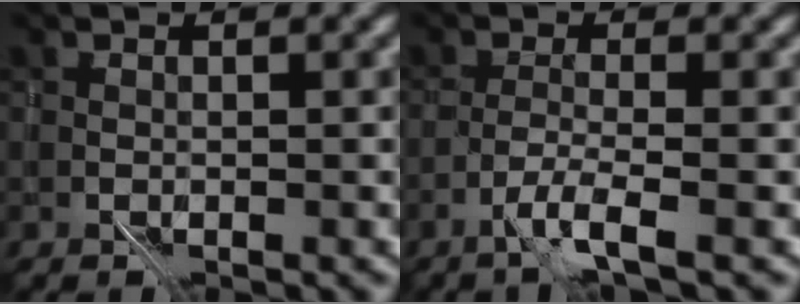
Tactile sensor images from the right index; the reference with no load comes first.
{"total": 1.7, "force": [-1.0, -0.4, 1.3], "torque": [-0.021, 0.011, -0.033]}